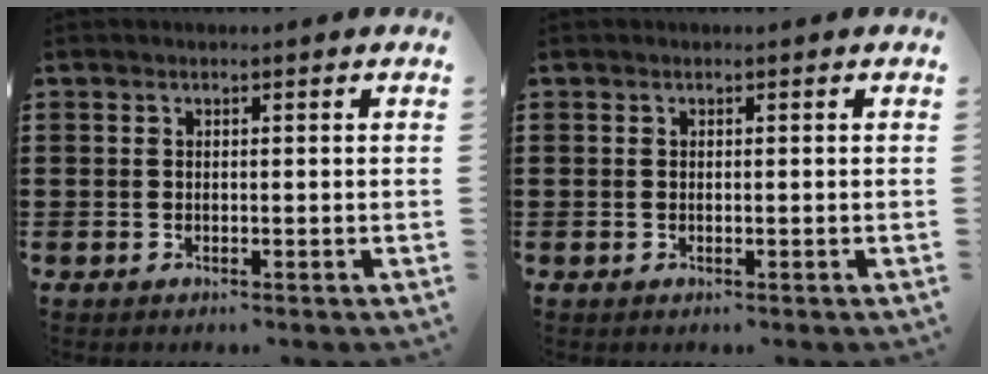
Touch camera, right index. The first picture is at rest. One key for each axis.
{"total": 0.0}